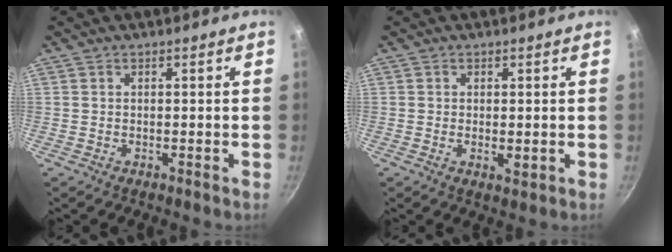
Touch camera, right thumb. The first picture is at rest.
{"total": 2.2, "force": [-0.2, 1.1, 1.9], "torque": [-0.031, -0.006, -0.002]}